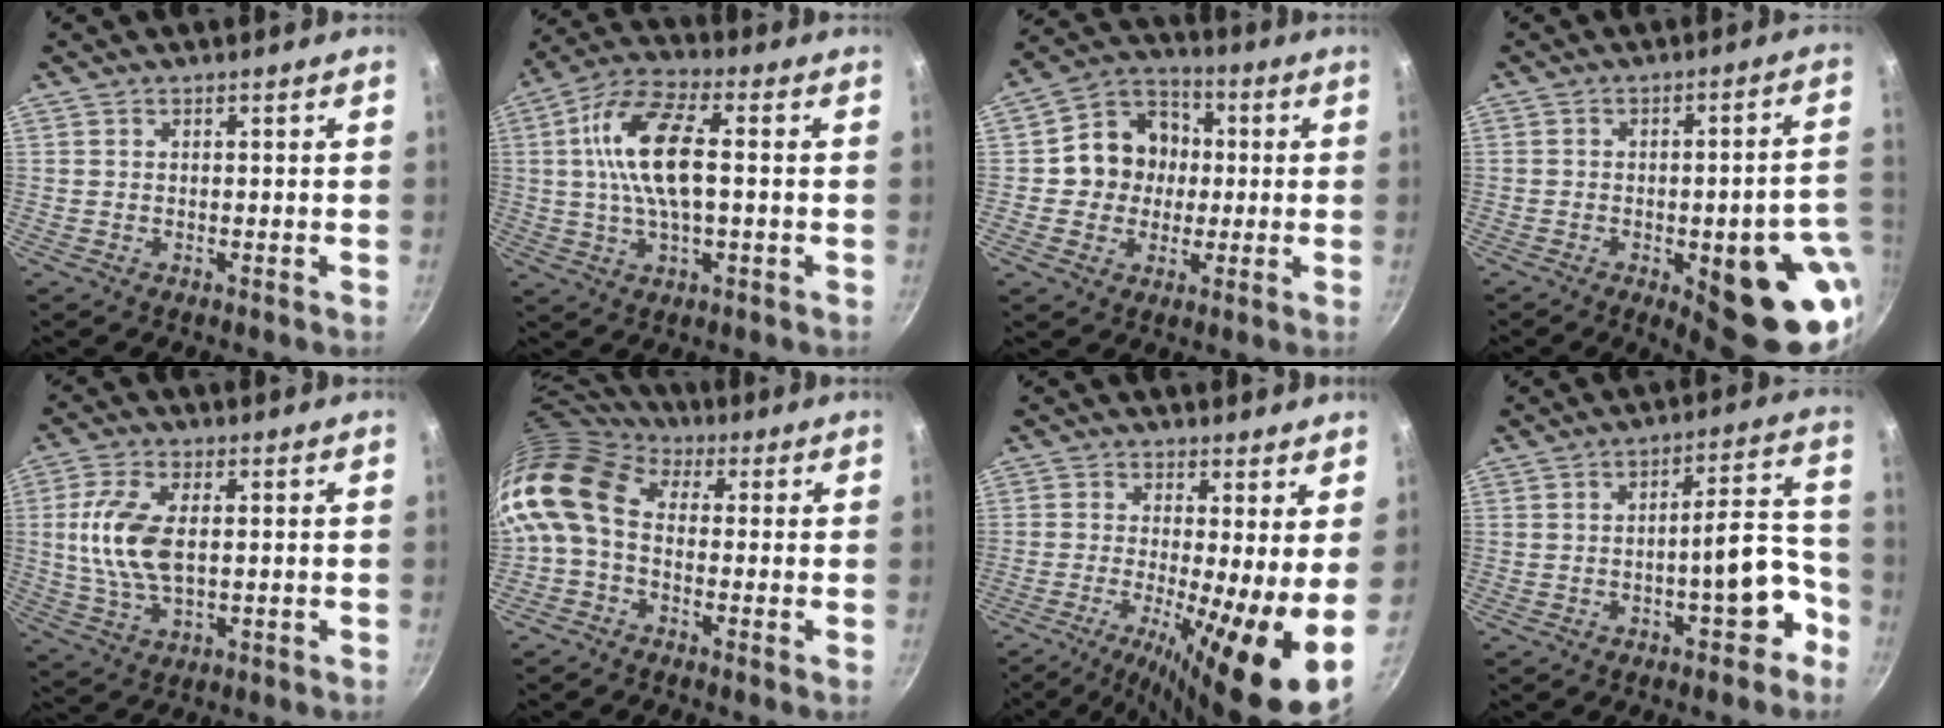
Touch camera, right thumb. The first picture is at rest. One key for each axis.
{"total": 14.3, "fx": 1.1, "fy": 6.0, "fz": 12.9, "tx": -0.246, "ty": 0.023, "tz": 0.009}
{"total": 11.6, "fx": 0.3, "fy": 10.4, "fz": 5.0, "tx": -0.039, "ty": 0.023, "tz": -0.012}
{"total": 20.5, "fx": -6.0, "fy": 7.0, "fz": 18.3, "tx": -0.160, "ty": 0.014, "tz": -0.070}
{"total": 10.6, "fx": 1.0, "fy": 5.3, "fz": 9.1, "tx": -0.186, "ty": 0.000, "tz": 0.020}
{"total": 11.9, "fx": -0.1, "fy": 8.2, "fz": 8.6, "tx": -0.169, "ty": 0.025, "tz": -0.023}
{"total": 14.2, "fx": -1.7, "fy": 2.6, "fz": 13.9, "tx": -0.216, "ty": -0.020, "tz": -0.032}
{"total": 10.2, "fx": -4.7, "fy": 3.8, "fz": 8.2, "tx": -0.071, "ty": 0.066, "tz": -0.059}